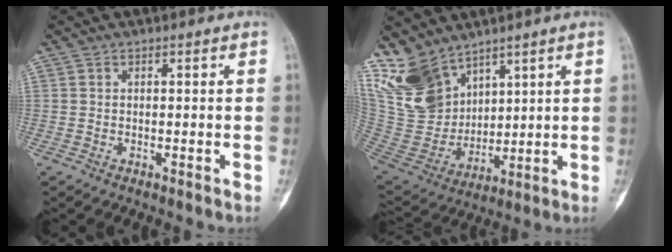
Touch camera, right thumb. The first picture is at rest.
{"total": 16.0, "force": [11.7, 8.9, 6.4], "torque": [-0.105, -0.050, 0.257]}